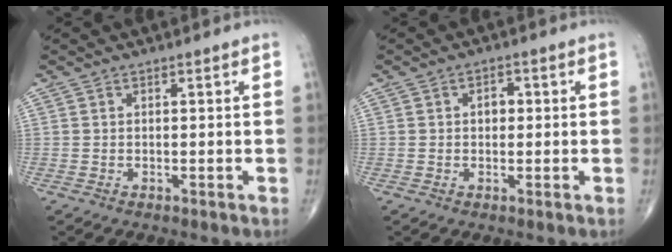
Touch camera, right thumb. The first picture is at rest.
{"total": 2.3, "force": [0.2, 1.7, 1.6], "torque": [-0.012, 0.006, 0.000]}